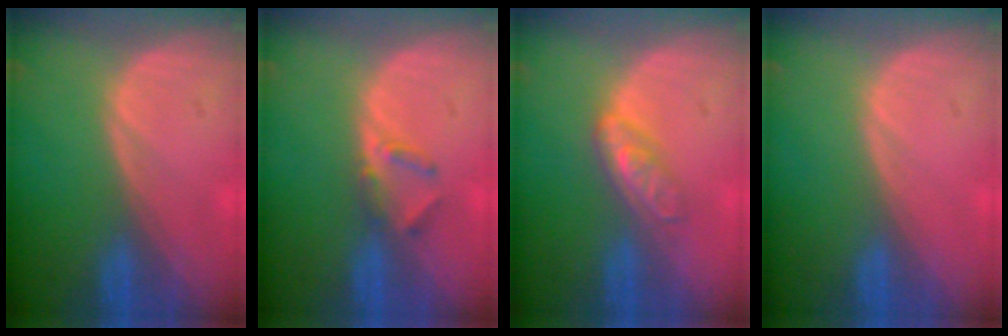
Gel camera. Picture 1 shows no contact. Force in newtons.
{"total": 2.5, "press": 2.3, "slide": 1.0}
{"total": 4.5, "press": 3.9, "slide": 2.2}
{"total": 0.0}